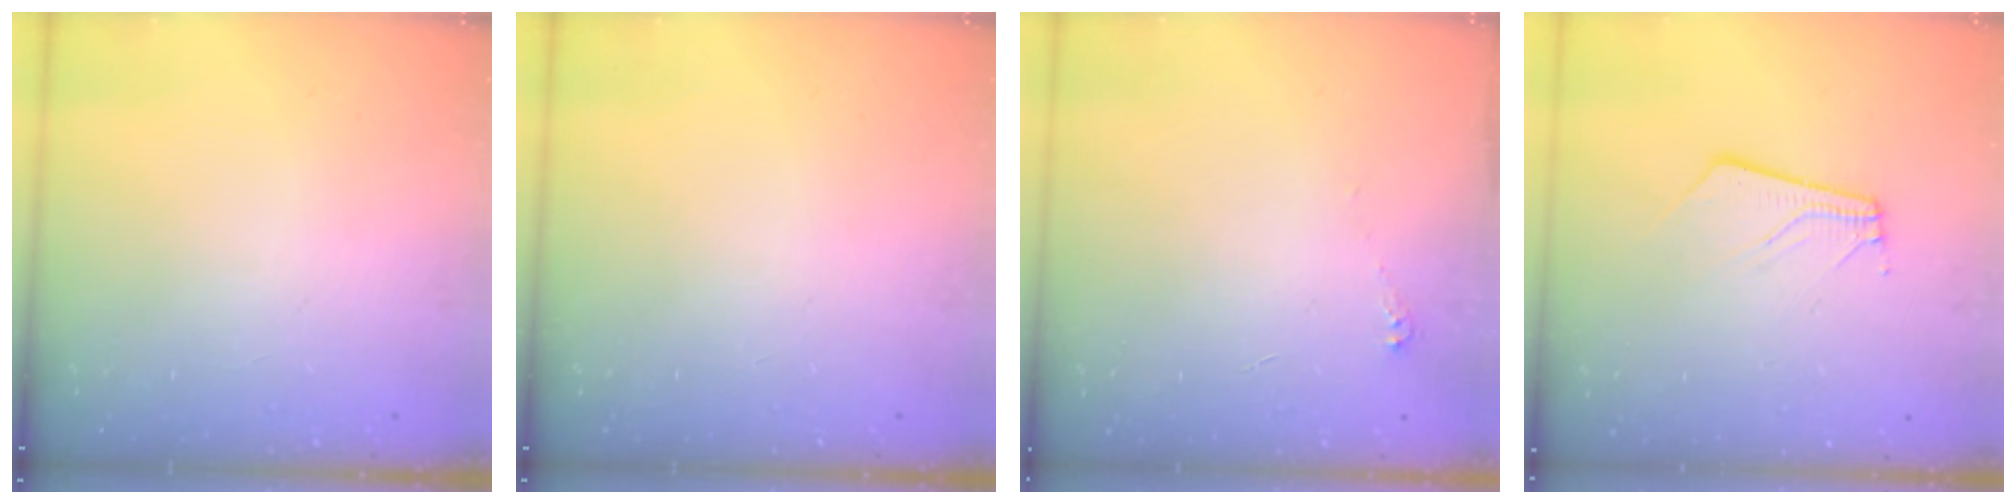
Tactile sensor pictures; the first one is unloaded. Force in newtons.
{"total": 0.0}
{"total": 2.5, "press": 2.5, "slide": 0.3}
{"total": 3.7, "press": 3.7, "slide": 0.2}